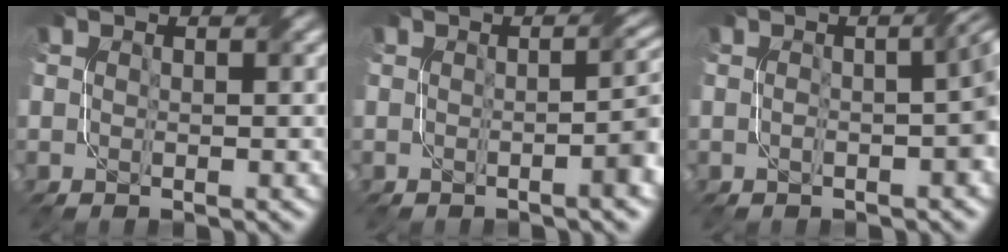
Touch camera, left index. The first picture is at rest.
{"total": 3.7, "force": [-0.7, 0.9, 3.5], "torque": [-0.030, 0.010, -0.014]}
{"total": 4.0, "force": [-0.6, 1.1, 3.8], "torque": [-0.052, 0.008, -0.010]}